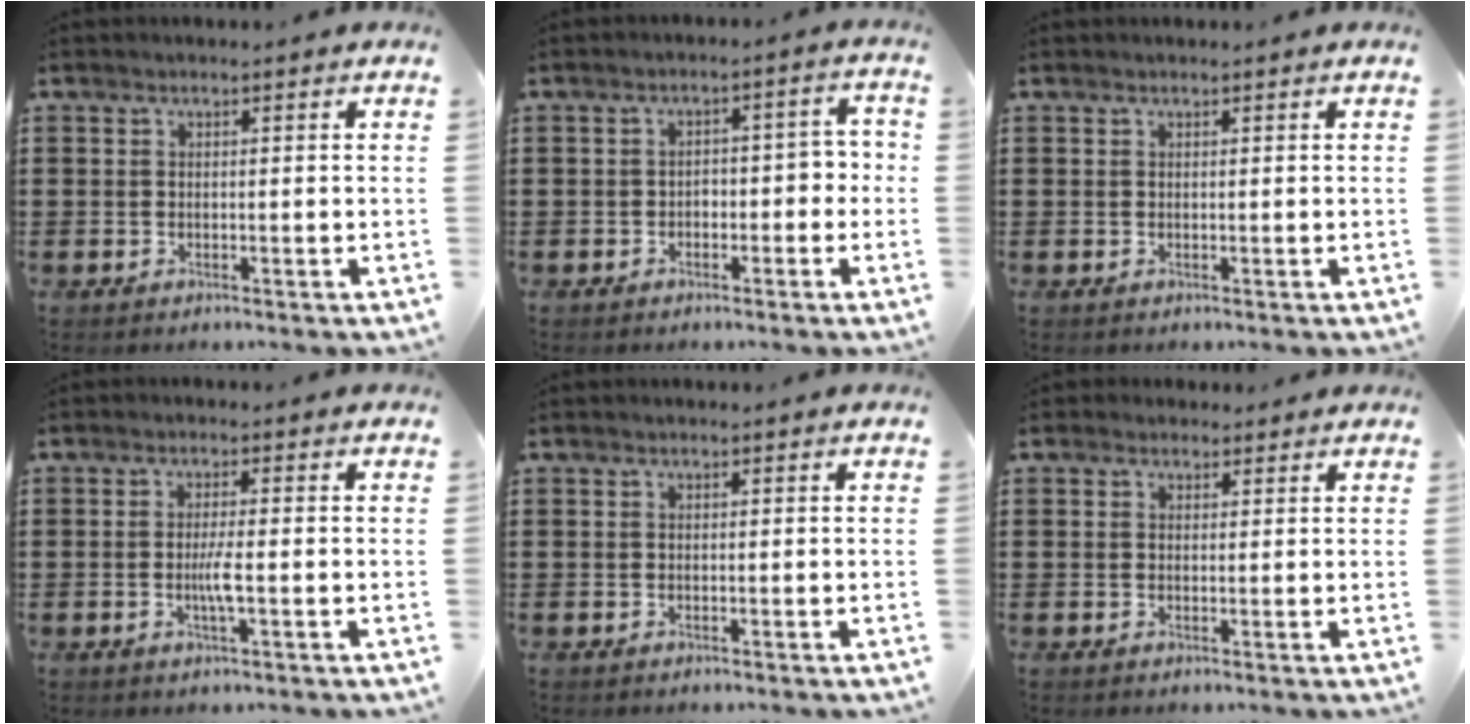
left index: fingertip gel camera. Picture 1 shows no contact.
{"total": 2.9, "force": [-1.4, 1.7, 1.8], "torque": [-0.037, 0.007, -0.033]}
{"total": 0.0}
{"total": 3.3, "force": [-0.6, 0.2, 3.3], "torque": [-0.065, -0.007, -0.014]}
{"total": 0.0}
{"total": 1.4, "force": [1.1, 0.8, 0.2], "torque": [-0.007, 0.006, 0.021]}